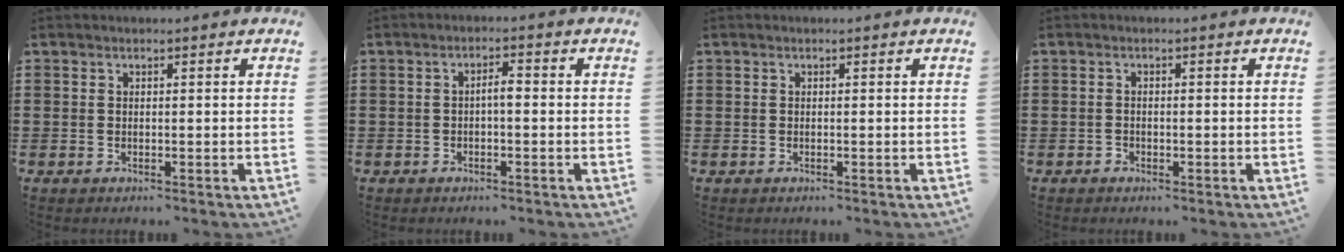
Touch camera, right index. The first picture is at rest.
{"total": 2.1, "force": [-0.4, 0.5, 2.0], "torque": [-0.038, 0.001, -0.010]}
{"total": 0.0}
{"total": 0.7, "force": [-0.6, 0.4, 0.2], "torque": [-0.005, 0.000, -0.012]}